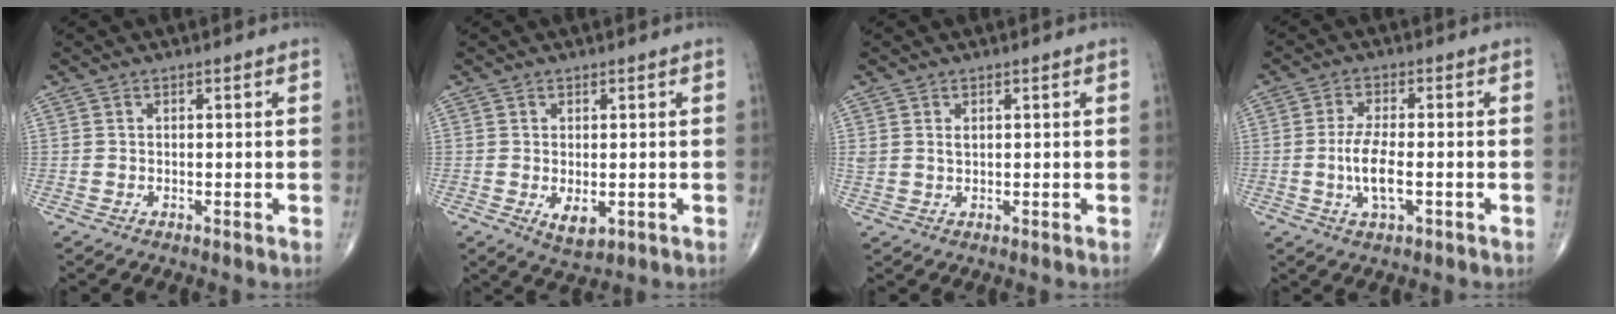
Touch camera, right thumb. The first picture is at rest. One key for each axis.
{"total": 3.8, "fx": -0.7, "fy": 2.1, "fz": 3.1, "tx": -0.044, "ty": -0.009, "tz": -0.002}
{"total": 1.7, "fx": 0.7, "fy": 1.1, "fz": 1.1, "tx": -0.022, "ty": 0.000, "tz": 0.020}
{"total": 6.5, "fx": -1.3, "fy": 2.4, "fz": 5.9, "tx": -0.121, "ty": 0.002, "tz": -0.025}